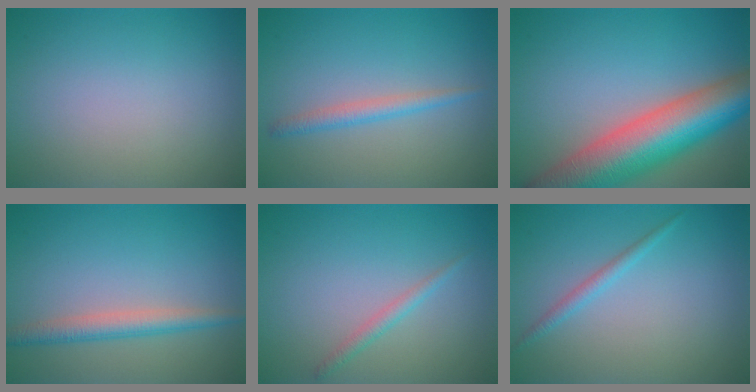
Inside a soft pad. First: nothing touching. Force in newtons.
{"total": 1.8, "press": 1.8, "slide": 0.0}
{"total": 12.0, "press": 12.0, "slide": 0.6}
{"total": 2.7, "press": 2.7, "slide": 0.1}
{"total": 1.2, "press": 1.2, "slide": 0.0}
{"total": 1.3, "press": 1.3, "slide": 0.1}